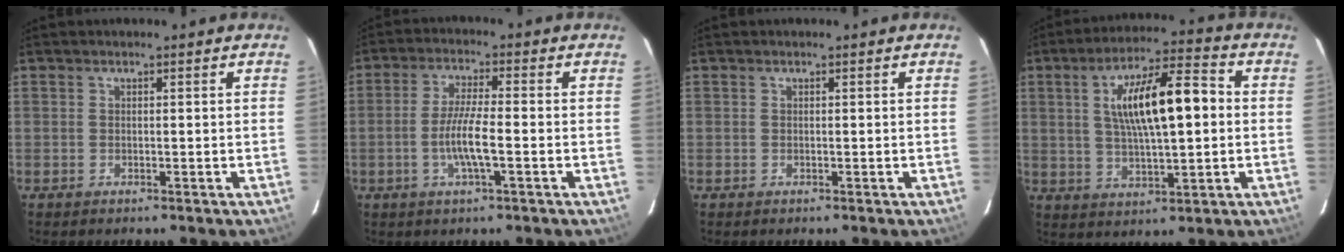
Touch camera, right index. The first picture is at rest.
{"total": 6.6, "force": [-1.9, 0.6, 6.3], "torque": [-0.124, -0.004, -0.038]}
{"total": 0.0}
{"total": 14.0, "force": [1.9, 4.0, 13.3], "torque": [-0.227, 0.018, 0.037]}